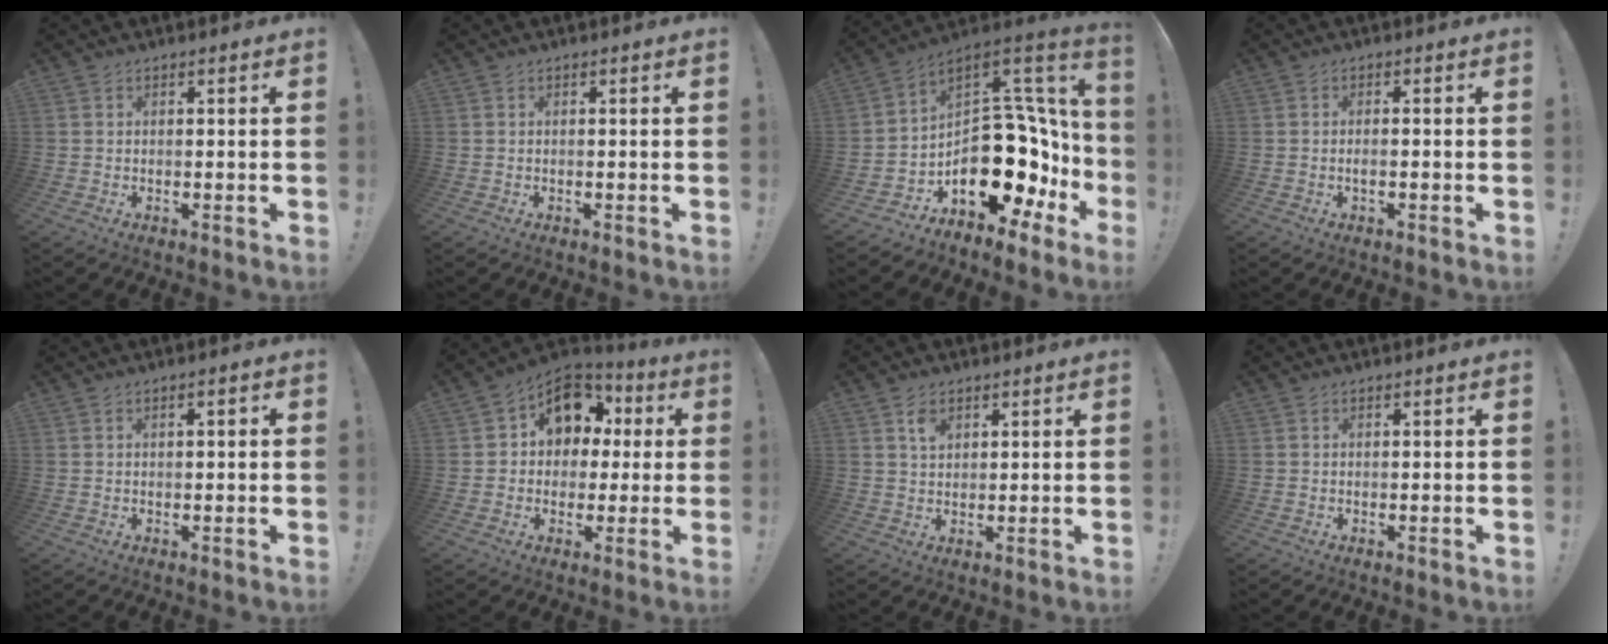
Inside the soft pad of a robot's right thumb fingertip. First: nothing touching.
{"total": 0.0}
{"total": 22.0, "force": [-5.7, 14.6, 15.4], "torque": [-0.188, 0.004, -0.044]}
{"total": 1.4, "force": [-0.8, -0.1, 1.1], "torque": [-0.028, 0.002, -0.014]}
{"total": 1.0, "force": [-0.1, 0.4, 1.0], "torque": [-0.012, 0.001, -0.005]}
{"total": 13.0, "force": [3.9, 10.6, 6.5], "torque": [-0.083, -0.014, 0.076]}
{"total": 3.5, "force": [2.0, 1.9, 2.2], "torque": [-0.025, -0.009, 0.033]}
{"total": 0.0}